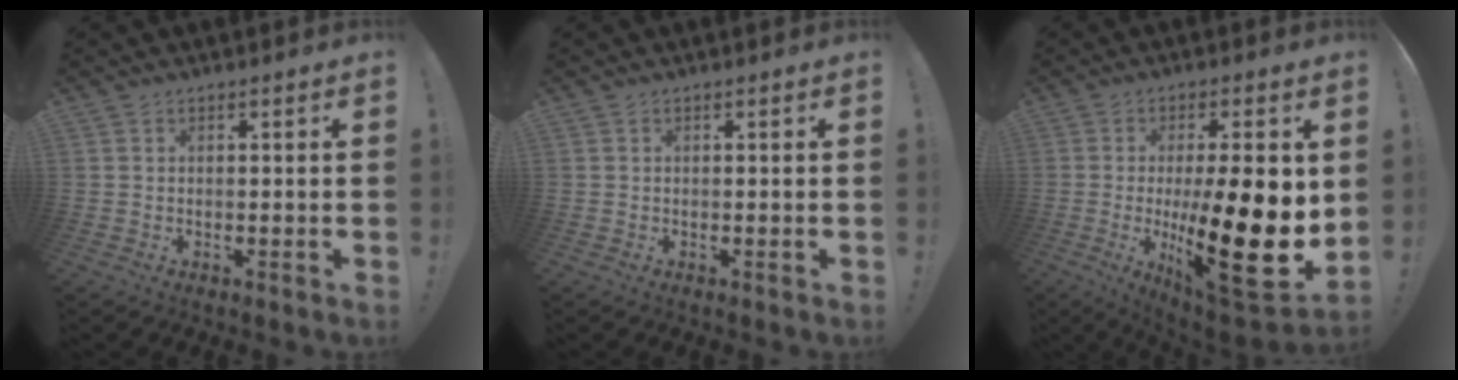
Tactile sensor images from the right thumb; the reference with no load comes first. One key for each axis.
{"total": 0.0}
{"total": 23.7, "fx": -1.6, "fy": 5.2, "fz": 23.0, "tx": -0.368, "ty": -0.020, "tz": -0.017}